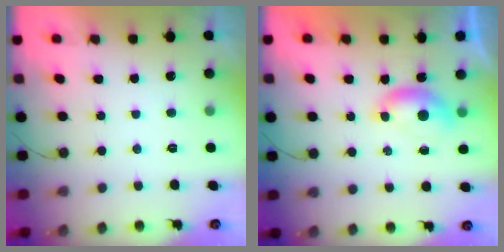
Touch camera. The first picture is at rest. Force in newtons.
{"total": 5.9, "press": 5.8, "slide": 0.8}